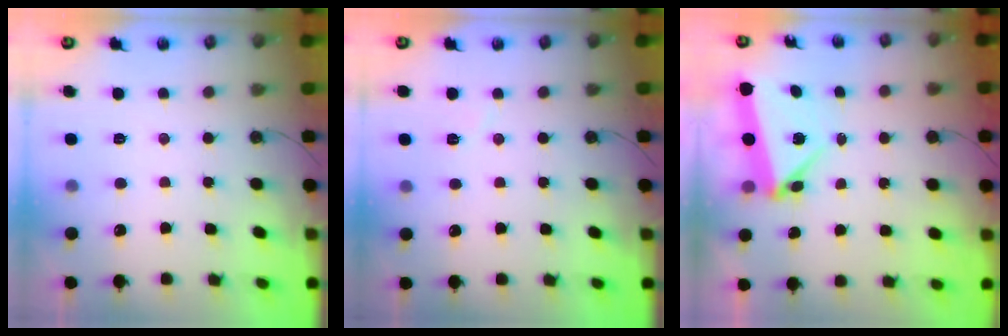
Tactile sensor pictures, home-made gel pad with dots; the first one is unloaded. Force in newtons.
{"total": 5.3, "press": 4.4, "slide": 2.8}
{"total": 7.3, "press": 4.7, "slide": 5.6}